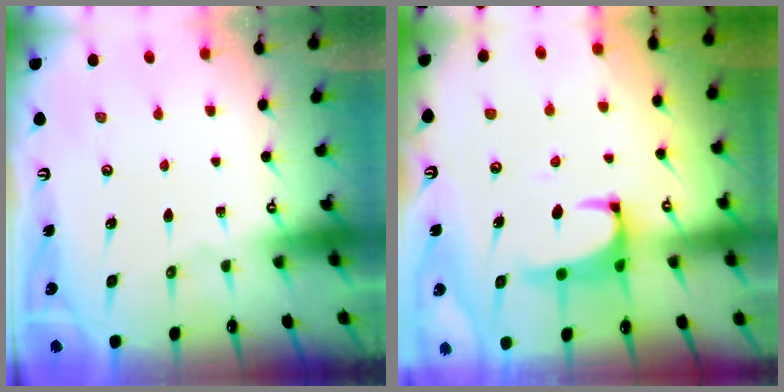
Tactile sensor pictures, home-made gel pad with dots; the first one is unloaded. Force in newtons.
{"total": 1.5, "press": 1.2, "slide": 0.8}